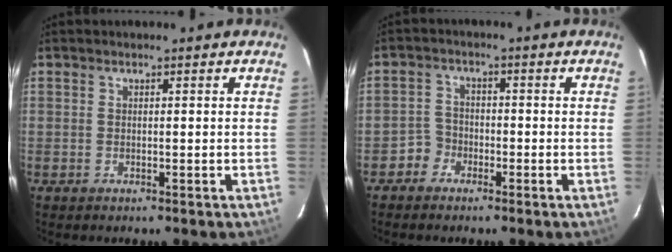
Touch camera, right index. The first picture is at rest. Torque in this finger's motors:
{"motor_torque": [-0.15, 0.09, -0.80, -0.21]}